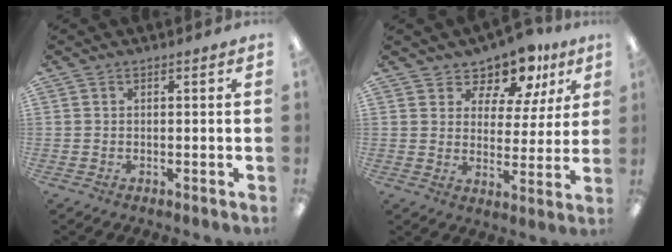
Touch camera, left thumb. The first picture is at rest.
{"total": 9.1, "force": [7.7, 4.3, 2.3], "torque": [-0.051, -0.064, 0.141]}